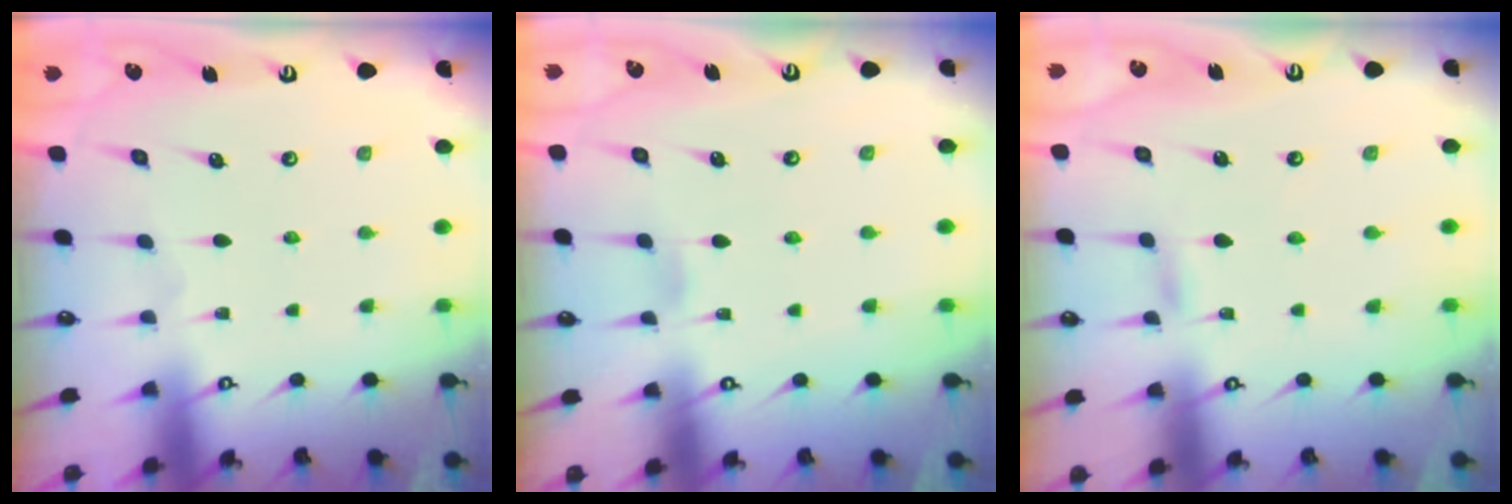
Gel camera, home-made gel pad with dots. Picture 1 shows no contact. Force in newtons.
{"total": 2.5, "press": 2.5, "slide": 0.2}
{"total": 2.7, "press": 2.7, "slide": 0.2}